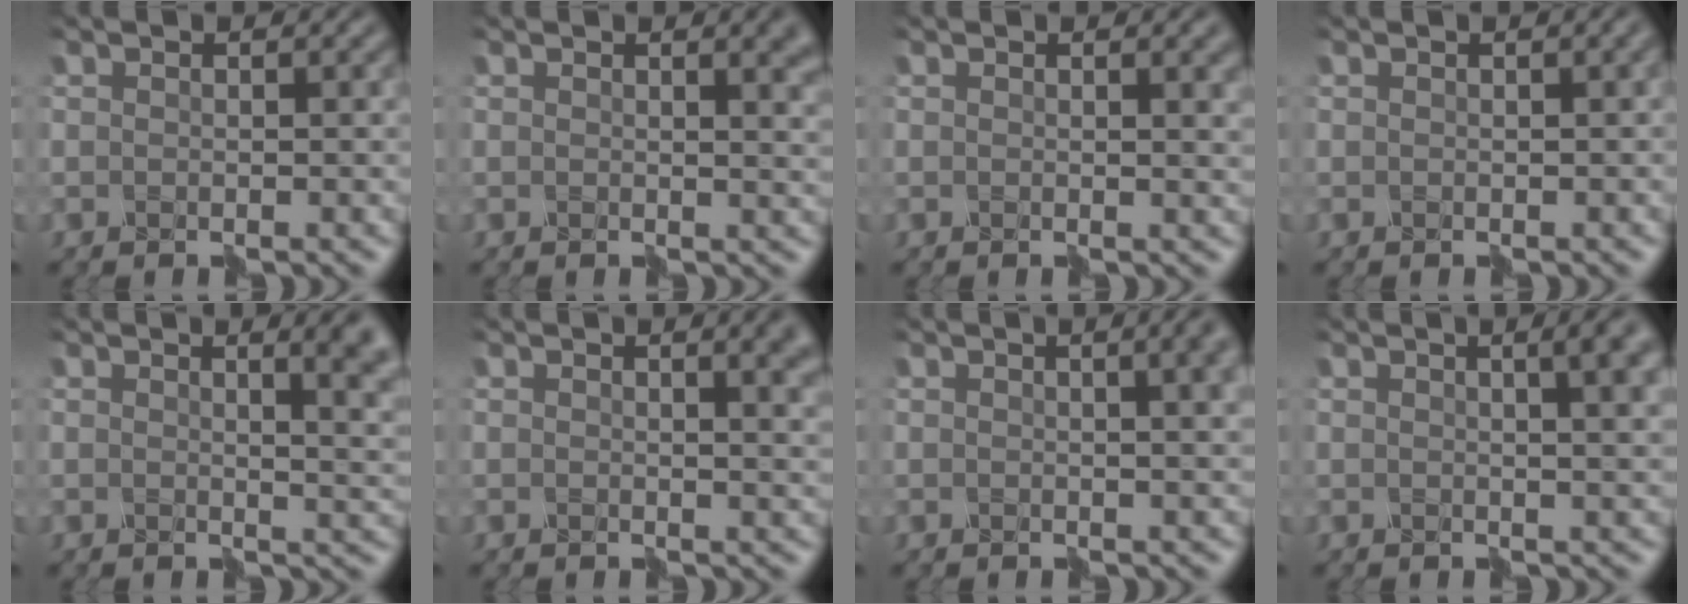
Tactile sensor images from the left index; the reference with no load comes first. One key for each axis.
{"total": 5.0, "fx": 2.1, "fy": 2.4, "fz": 3.8, "tx": -0.011, "ty": 0.007, "tz": 0.027}
{"total": 2.9, "fx": 1.4, "fy": 1.1, "fz": 2.4, "tx": -0.014, "ty": 0.004, "tz": 0.021}
{"total": 2.2, "fx": 0.0, "fy": 1.1, "fz": 2.0, "tx": -0.010, "ty": 0.005, "tz": 0.009}
{"total": 7.6, "fx": 2.7, "fy": 3.7, "fz": 6.0, "tx": -0.020, "ty": 0.016, "tz": 0.031}
{"total": 6.3, "fx": 2.4, "fy": 3.1, "fz": 4.9, "tx": -0.012, "ty": 0.013, "tz": 0.028}
{"total": 8.8, "fx": 2.7, "fy": 4.7, "fz": 7.0, "tx": -0.047, "ty": 0.028, "tz": 0.023}
{"total": 6.7, "fx": 2.4, "fy": 3.1, "fz": 5.4, "tx": -0.022, "ty": 0.032, "tz": 0.017}